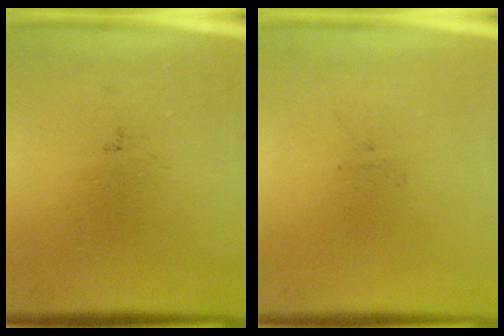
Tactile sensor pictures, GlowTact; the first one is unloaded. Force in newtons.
{"total": 0.0}